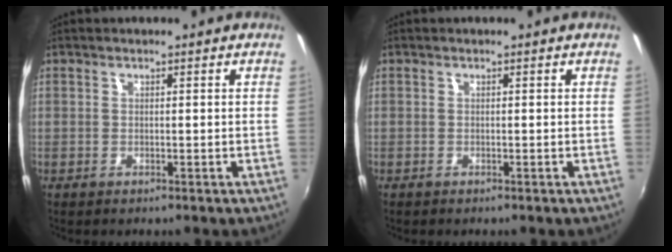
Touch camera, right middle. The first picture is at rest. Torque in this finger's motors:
{"motor_torque": [-0.25, -0.14, -0.04, 0.00]}